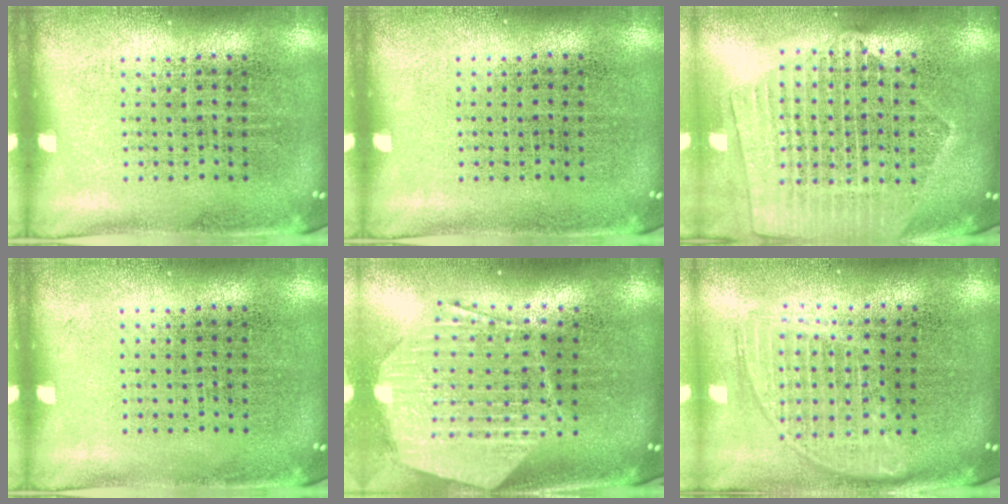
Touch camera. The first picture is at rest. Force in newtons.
{"total": 0.0}
{"total": 2.3, "press": 2.1, "slide": 1.1}
{"total": 0.0}
{"total": 2.9, "press": 2.3, "slide": 1.7}
{"total": 1.8, "press": 1.5, "slide": 0.9}